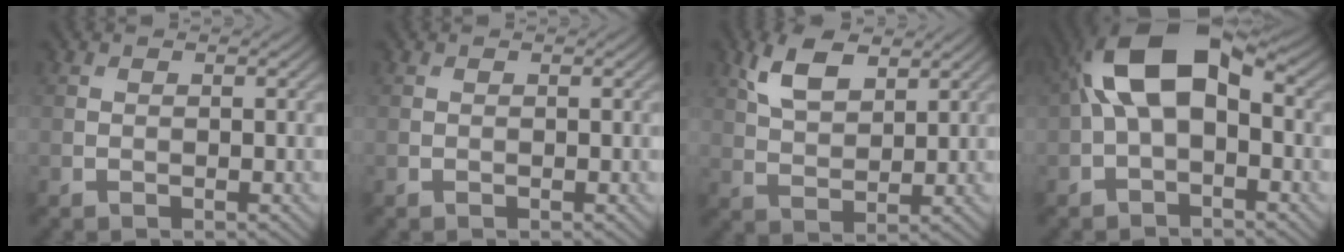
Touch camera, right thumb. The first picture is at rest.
{"total": 0.0}
{"total": 6.5, "force": [3.6, 3.1, 4.5], "torque": [-0.101, 0.004, 0.073]}
{"total": 11.4, "force": [1.3, 6.2, 9.5], "torque": [-0.188, 0.026, 0.011]}